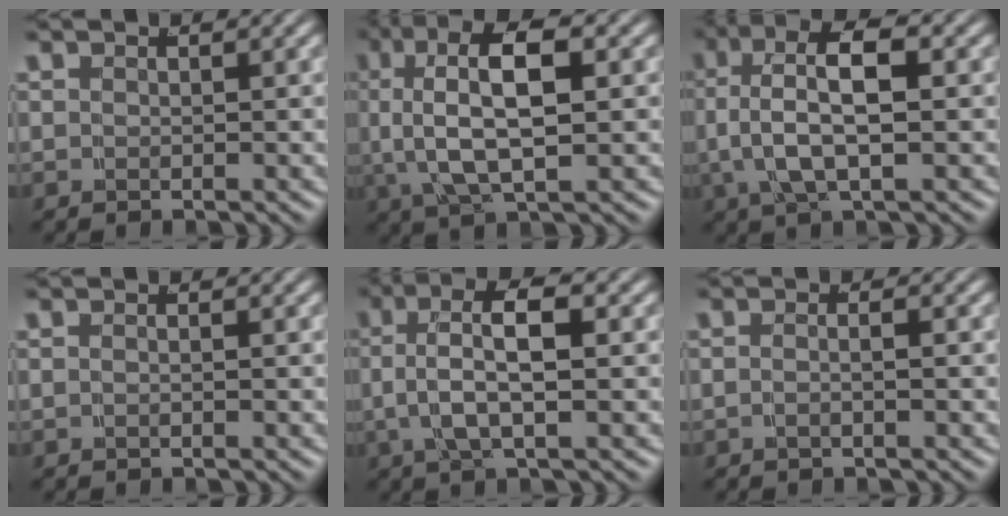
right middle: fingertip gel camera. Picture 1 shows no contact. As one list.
[{"total": 9.3, "force": [1.6, 5.2, 7.6], "torque": [-0.155, -0.008, 0.025]}, {"total": 8.0, "force": [1.6, 4.7, 6.3], "torque": [-0.126, 0.004, 0.019]}, {"total": 0.5, "force": [-0.4, 0.2, 0.3], "torque": [-0.008, 0.002, -0.009]}, {"total": 6.5, "force": [1.5, 3.5, 5.3], "torque": [-0.098, 0.013, 0.013]}, {"total": 1.3, "force": [-0.7, 0.2, 1.1], "torque": [-0.018, 0.003, -0.016]}]